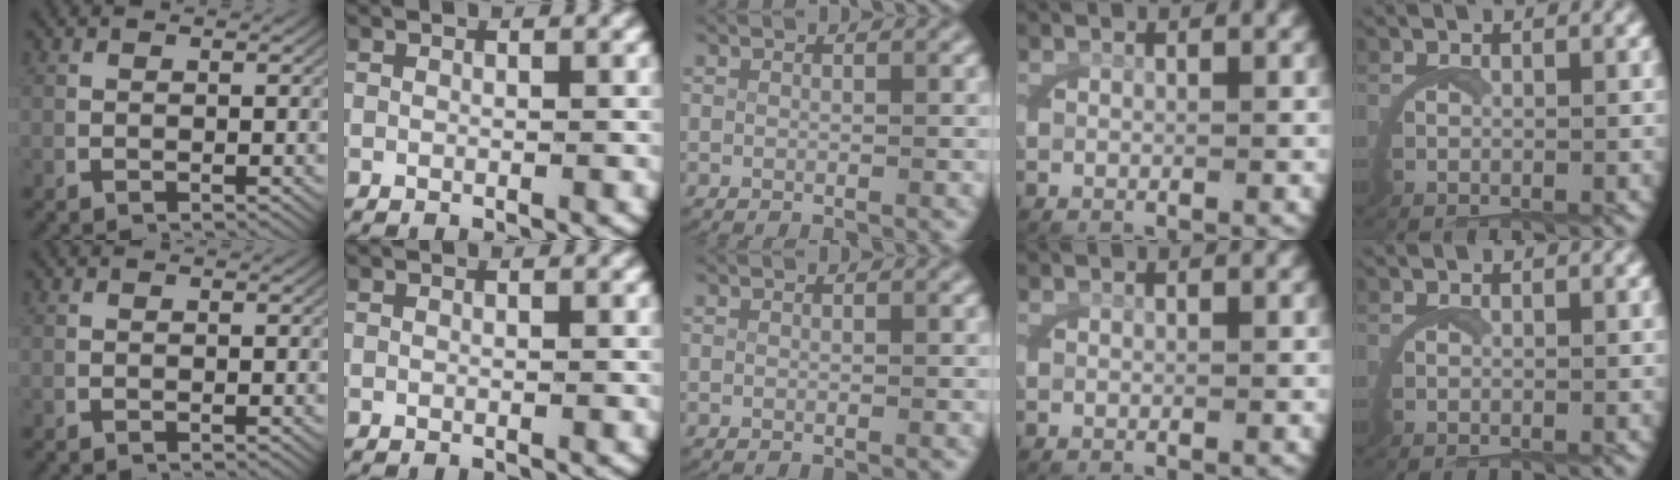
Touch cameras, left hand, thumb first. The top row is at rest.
{}